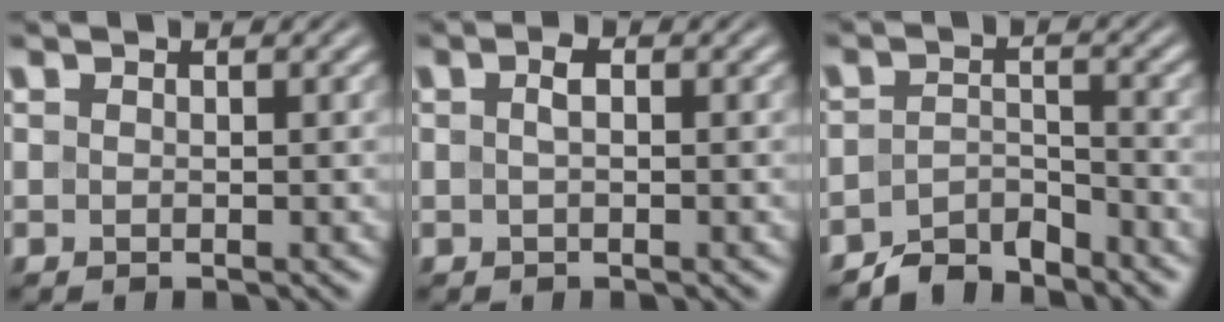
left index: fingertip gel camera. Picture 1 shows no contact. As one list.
[{"total": 1.3, "force": [0.1, 0.4, 1.2], "torque": [-0.025, 0.005, 0.002]}, {"total": 3.6, "force": [-3.3, 1.0, 0.9], "torque": [-0.014, 0.004, -0.068]}]